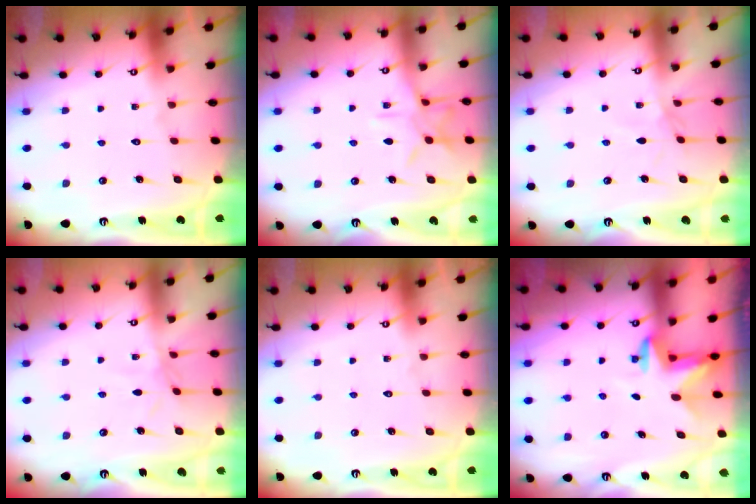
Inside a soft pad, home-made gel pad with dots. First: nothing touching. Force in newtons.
{"total": 8.8, "press": 8.8, "slide": 0.4}
{"total": 1.7, "press": 1.7, "slide": 0.4}
{"total": 3.1, "press": 3.1, "slide": 0.3}
{"total": 0.0}
{"total": 2.9, "press": 2.9, "slide": 0.7}